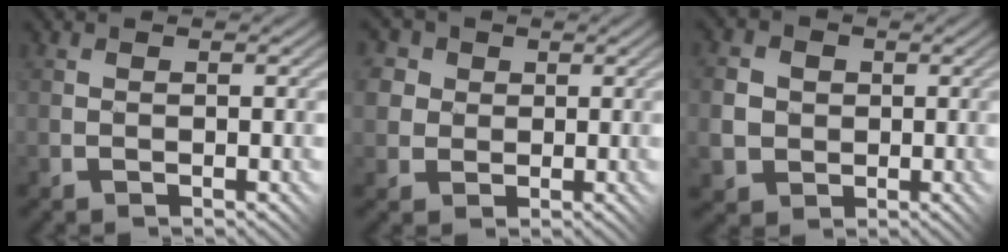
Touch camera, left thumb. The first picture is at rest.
{"total": 6.0, "force": [2.2, 5.3, 1.8], "torque": [-0.068, 0.016, 0.033]}
{"total": 5.9, "force": [0.3, 5.5, 1.9], "torque": [-0.070, -0.001, -0.014]}